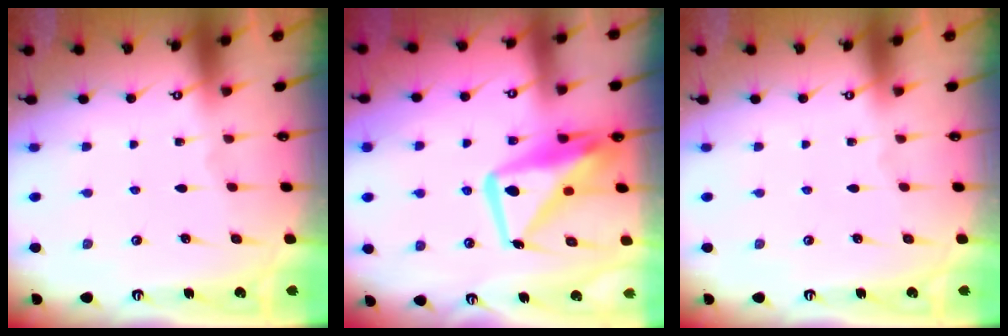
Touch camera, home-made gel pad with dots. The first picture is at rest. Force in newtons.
{"total": 14.9, "press": 14.9, "slide": 1.4}
{"total": 0.0}